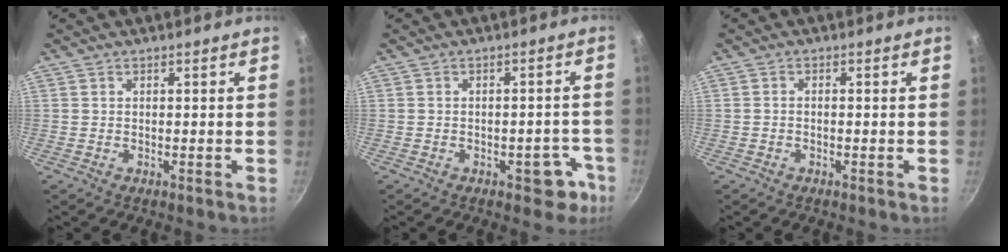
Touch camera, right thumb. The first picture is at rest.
{"total": 5.5, "force": [-2.9, 2.9, 3.6], "torque": [-0.018, 0.028, -0.033]}
{"total": 0.7, "force": [-0.3, 0.4, 0.5], "torque": [-0.006, 0.004, -0.009]}